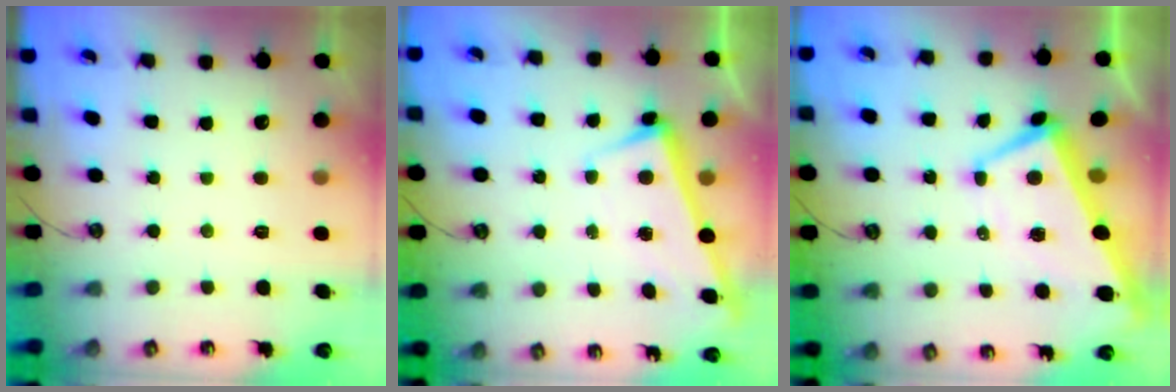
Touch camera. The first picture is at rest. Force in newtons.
{"total": 2.7, "press": 2.6, "slide": 0.7}
{"total": 2.6, "press": 2.3, "slide": 1.1}